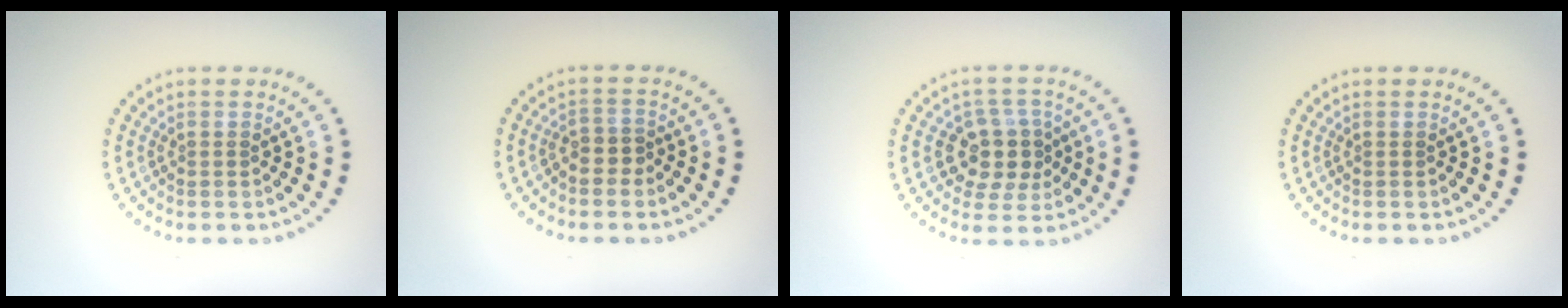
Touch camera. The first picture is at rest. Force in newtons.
{"total": 1.7, "press": 1.3, "slide": 1.1}
{"total": 4.3, "press": 3.9, "slide": 1.7}
{"total": 0.0}